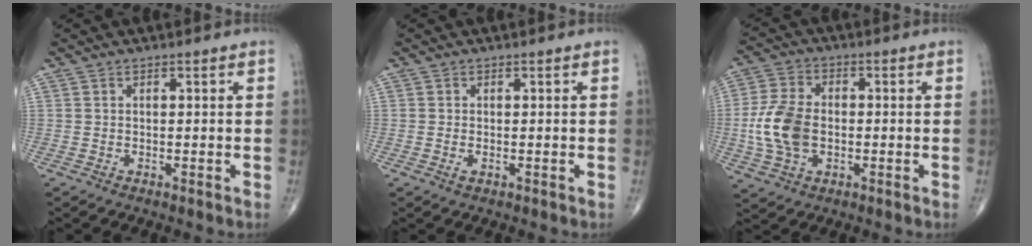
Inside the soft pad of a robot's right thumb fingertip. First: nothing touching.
{"total": 1.0, "force": [-0.3, 0.6, 0.8], "torque": [-0.017, -0.002, -0.005]}
{"total": 10.9, "force": [-1.3, 7.1, 8.2], "torque": [-0.166, 0.010, -0.027]}